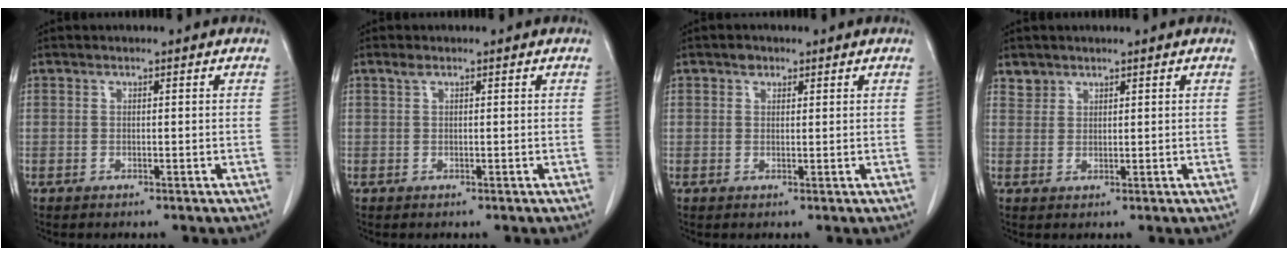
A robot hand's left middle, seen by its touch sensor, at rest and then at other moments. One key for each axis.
{"total": 0.7, "fx": 0.5, "fy": 0.2, "fz": 0.4, "tx": -0.013, "ty": 0.011, "tz": 0.010}
{"total": 1.3, "fx": 0.8, "fy": 1.0, "fz": 0.4, "tx": -0.005, "ty": 0.001, "tz": 0.012}
{"total": 1.8, "fx": 1.5, "fy": 0.9, "fz": -0.3, "tx": 0.012, "ty": 0.005, "tz": 0.027}